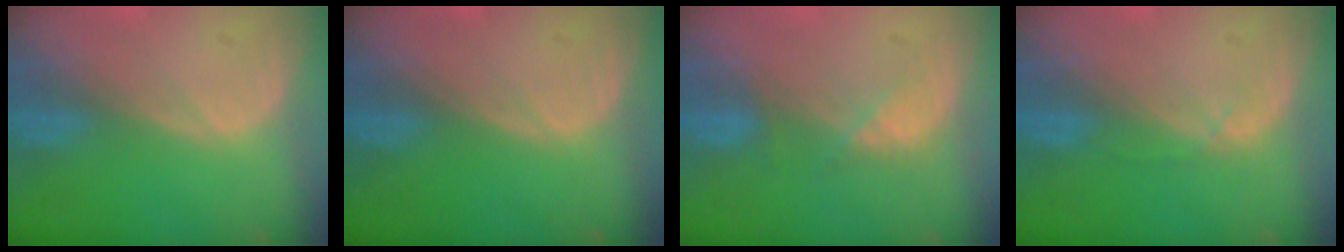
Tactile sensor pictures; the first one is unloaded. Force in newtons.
{"total": 0.0}
{"total": 2.6, "press": 2.5, "slide": 0.8}
{"total": 1.1, "press": 1.1, "slide": 0.2}